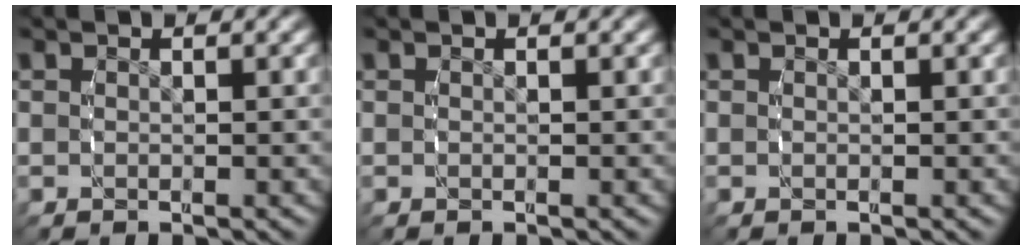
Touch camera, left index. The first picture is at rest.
{"total": 0.0}
{"total": 0.0}